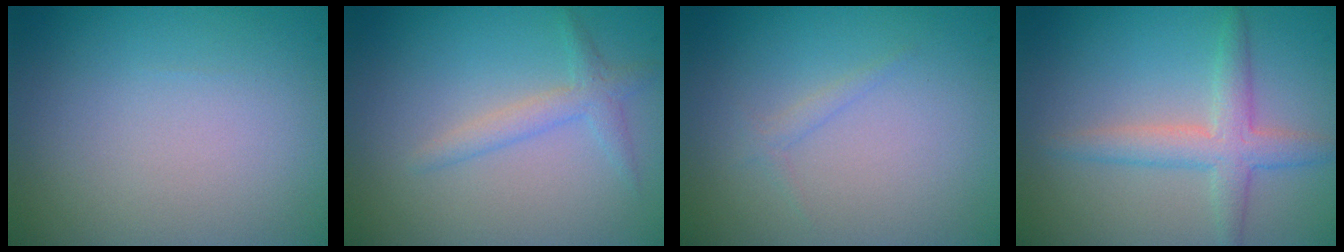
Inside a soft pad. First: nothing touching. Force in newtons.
{"total": 1.9, "press": 1.9, "slide": 0.1}
{"total": 0.8, "press": 0.8, "slide": 0.1}
{"total": 3.3, "press": 3.3, "slide": 0.1}